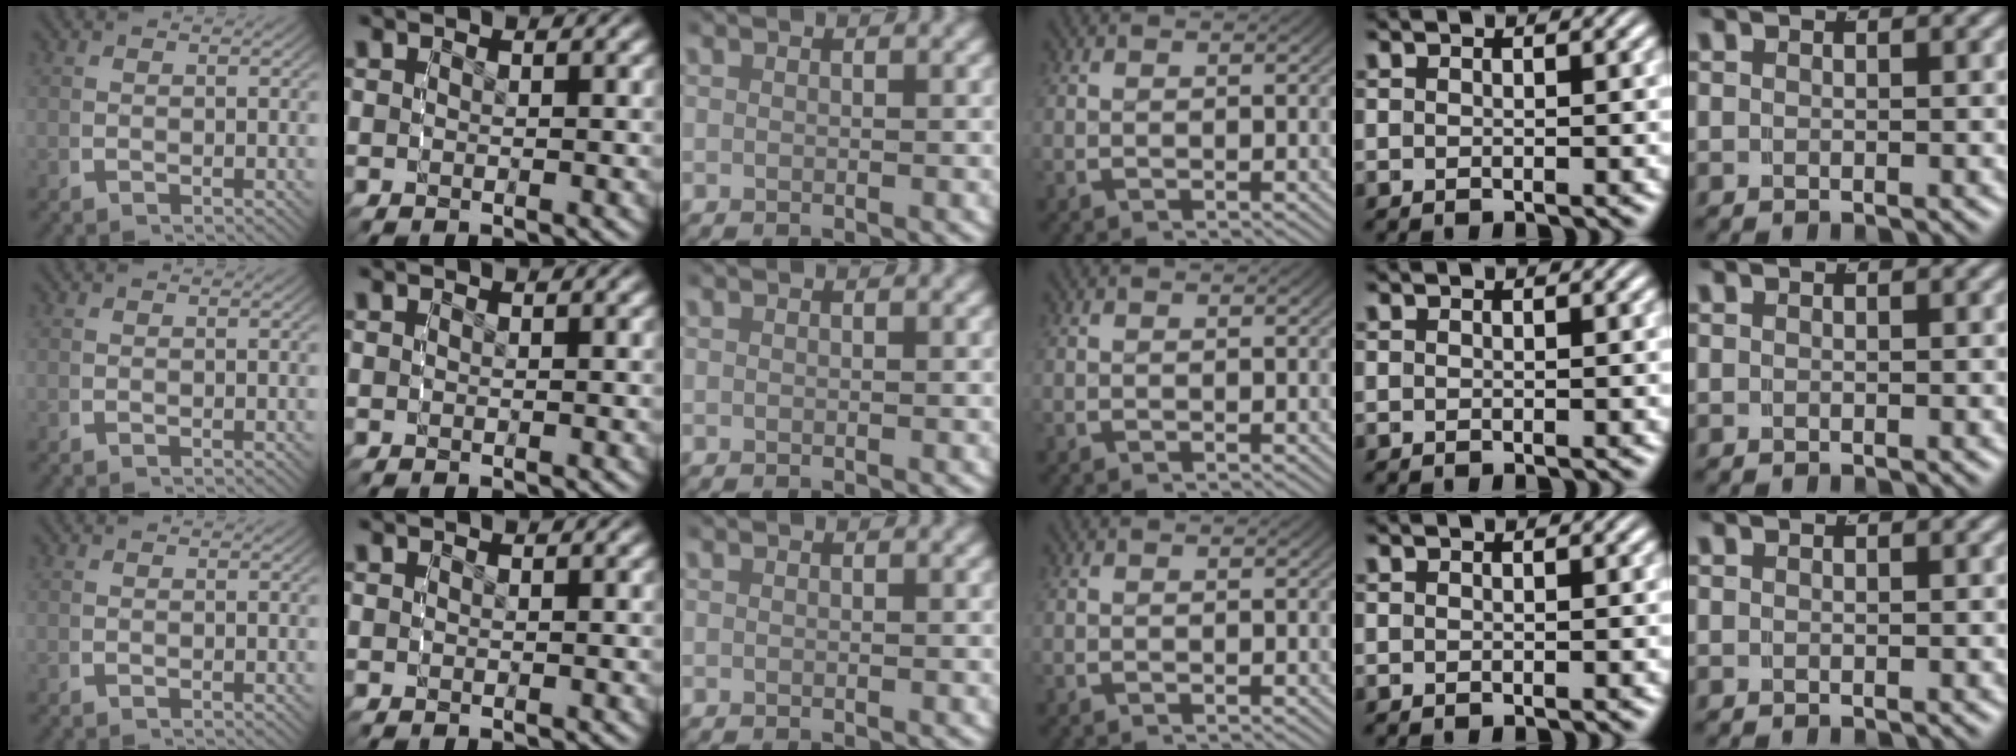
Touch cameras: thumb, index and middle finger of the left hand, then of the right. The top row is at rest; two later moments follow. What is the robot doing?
{"motion": "grasp_and_lifting", "object": "dispenser bottle"}